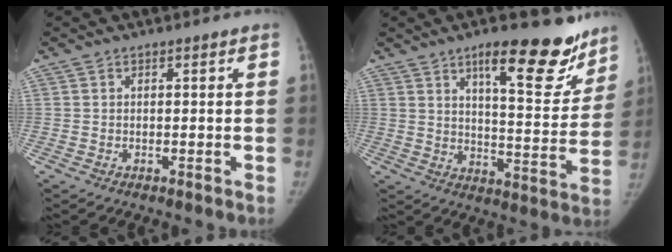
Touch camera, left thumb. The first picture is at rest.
{"total": 17.2, "force": [11.4, 5.4, 11.7], "torque": [-0.102, -0.077, 0.166]}